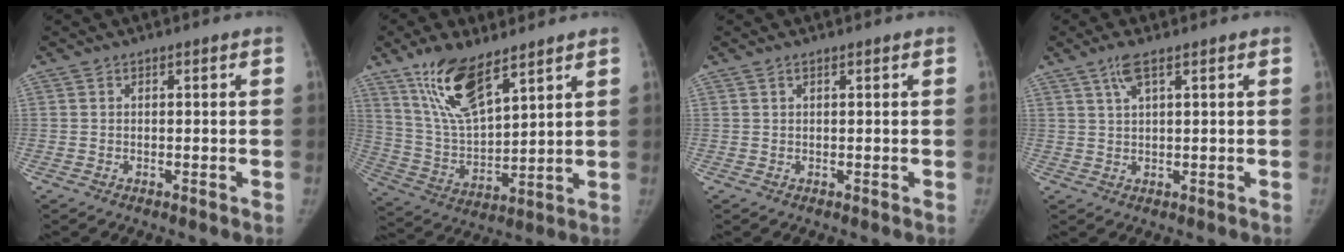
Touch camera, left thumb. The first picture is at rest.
{"total": 14.5, "force": [9.4, 5.0, 9.8], "torque": [-0.169, -0.044, 0.194]}
{"total": 0.6, "force": [0.4, 0.2, 0.4], "torque": [-0.010, 0.001, 0.008]}
{"total": 3.6, "force": [2.1, 0.7, 2.8], "torque": [-0.064, -0.001, 0.048]}